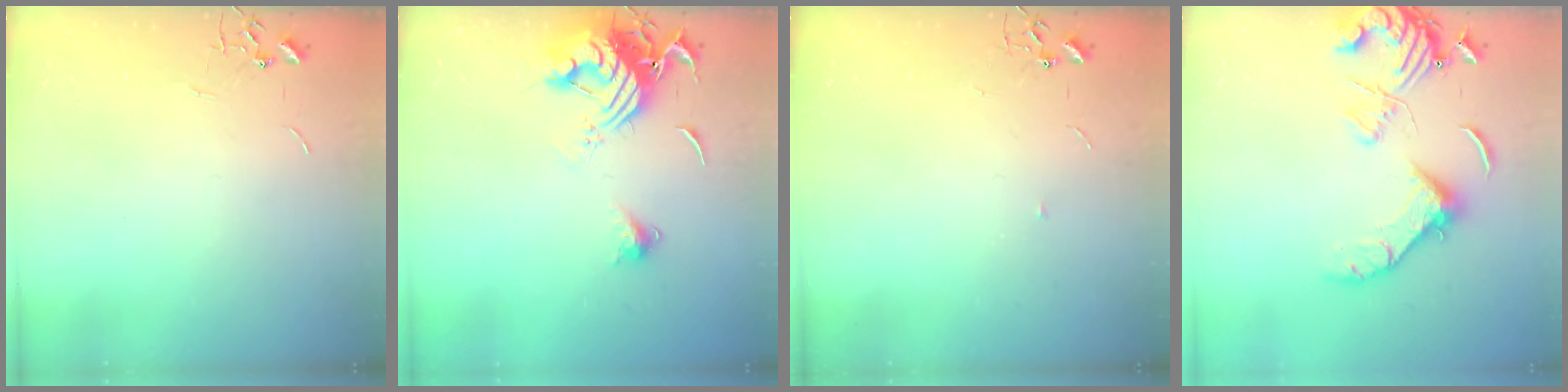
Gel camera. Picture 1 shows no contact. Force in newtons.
{"total": 13.8, "press": 13.7, "slide": 1.5}
{"total": 3.2, "press": 3.1, "slide": 0.8}
{"total": 14.5, "press": 14.4, "slide": 2.0}